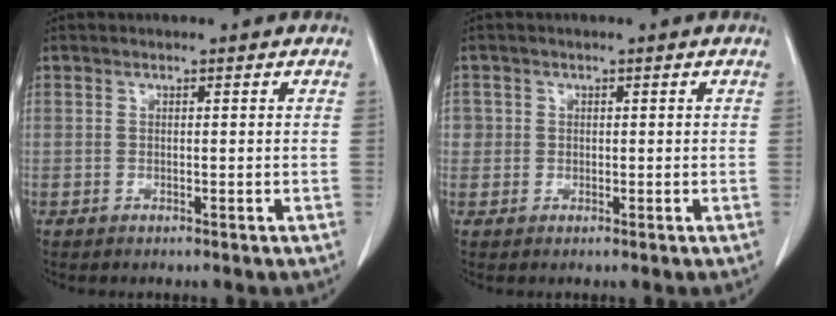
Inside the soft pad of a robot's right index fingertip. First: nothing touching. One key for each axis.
{"total": 1.9, "fx": 0.2, "fy": 1.9, "fz": 0.1, "tx": 0.012, "ty": 0.004, "tz": 0.000}